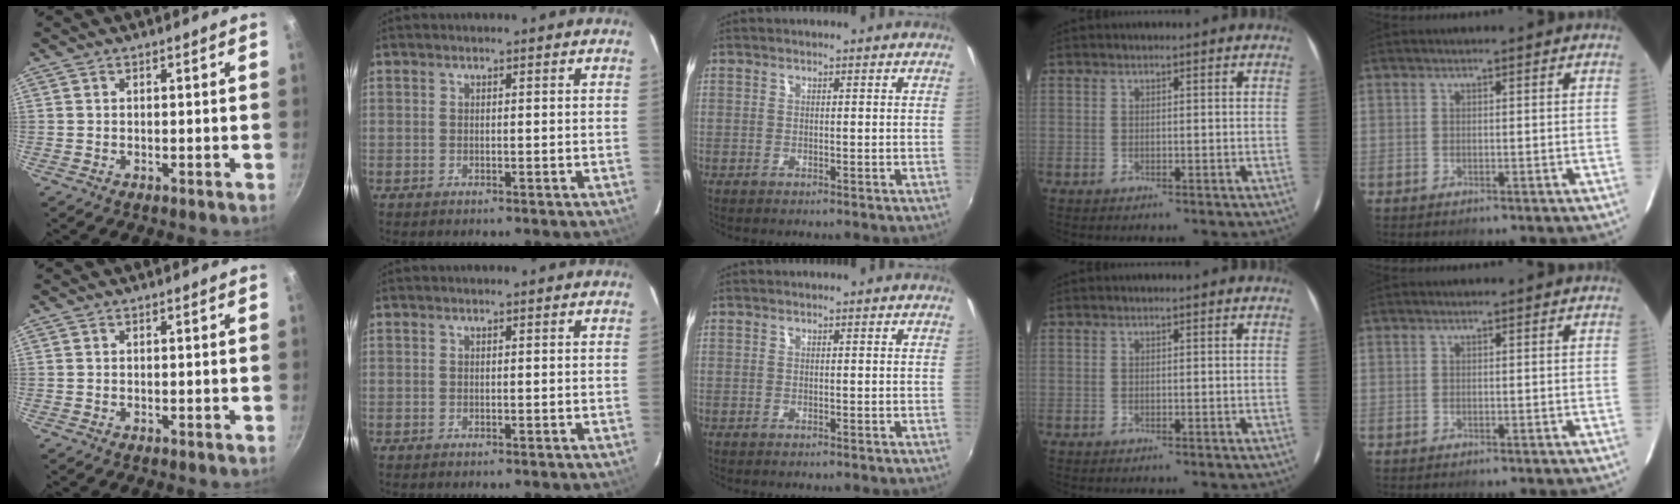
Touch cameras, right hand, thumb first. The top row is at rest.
{}